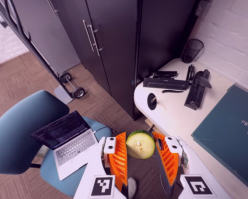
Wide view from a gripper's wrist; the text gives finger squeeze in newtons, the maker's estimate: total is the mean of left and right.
{"total": 9.0, "left": 9.3, "right": 8.8}